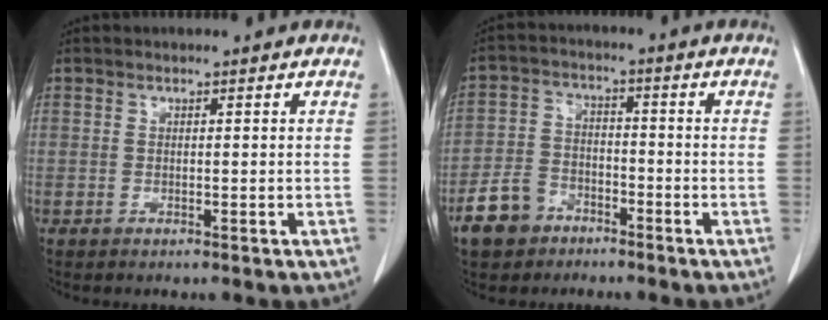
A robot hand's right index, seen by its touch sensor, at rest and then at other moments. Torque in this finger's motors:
{"motor_torque": [-0.05, -0.11, -0.32, -0.21]}